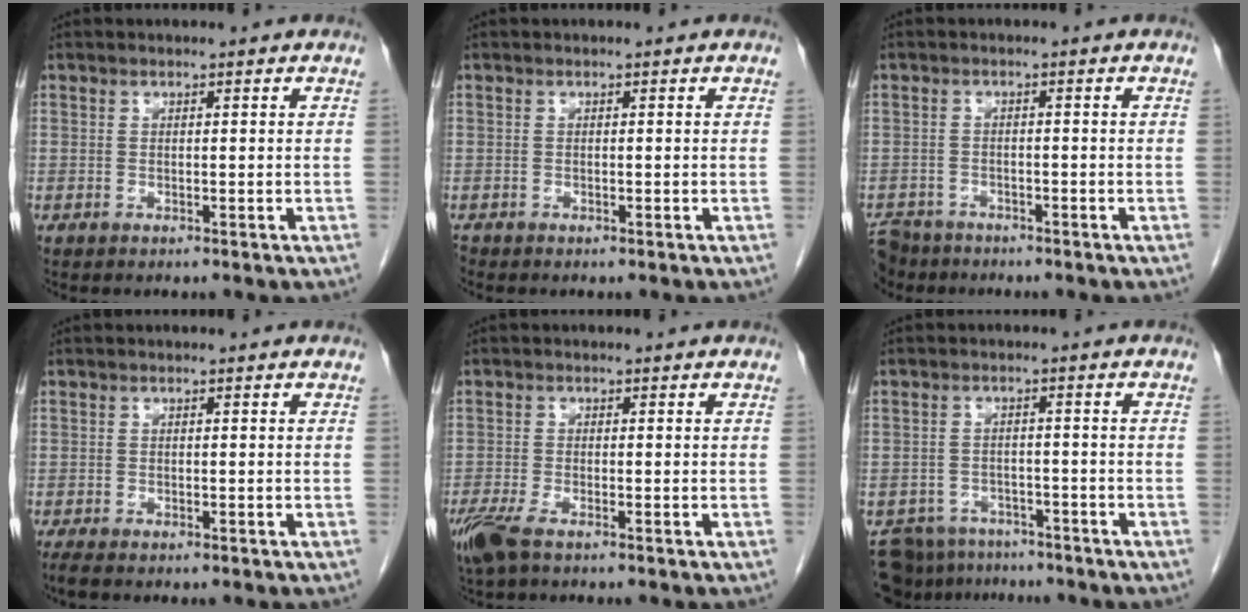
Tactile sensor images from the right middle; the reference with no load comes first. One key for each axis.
{"total": 0.0}
{"total": 6.4, "fx": -5.2, "fy": 3.6, "fz": 1.1, "tx": -0.031, "ty": -0.003, "tz": -0.091}
{"total": 1.8, "fx": -1.3, "fy": 0.4, "fz": 1.1, "tx": -0.025, "ty": -0.007, "tz": -0.021}
{"total": 4.3, "fx": -2.8, "fy": 1.1, "fz": 3.1, "tx": -0.069, "ty": -0.012, "tz": -0.054}
{"total": 8.1, "fx": -6.9, "fy": 4.1, "fz": 0.9, "tx": -0.015, "ty": 0.001, "tz": -0.096}